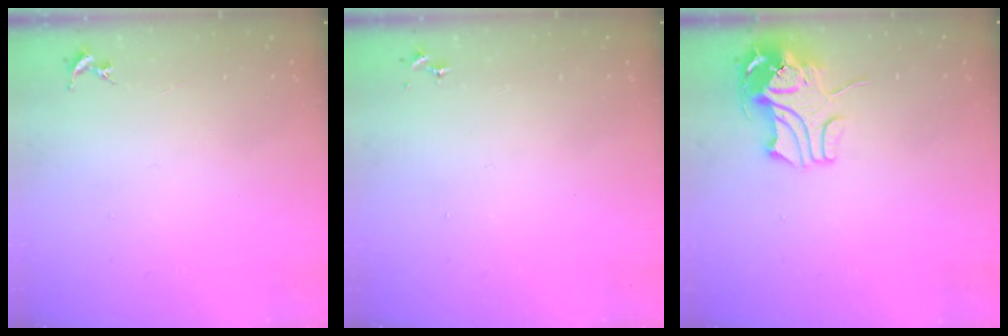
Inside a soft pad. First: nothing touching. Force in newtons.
{"total": 0.0}
{"total": 10.6, "press": 10.6, "slide": 0.8}